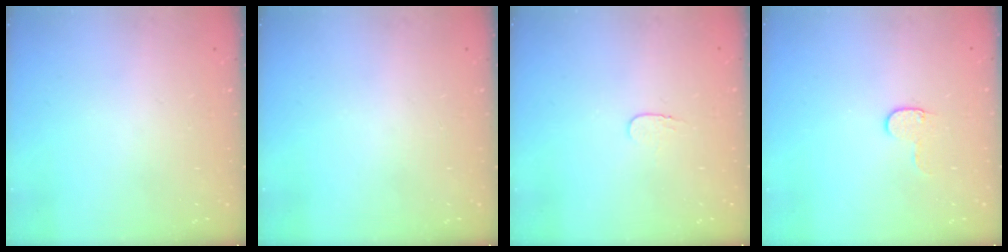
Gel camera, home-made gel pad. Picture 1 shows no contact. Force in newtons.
{"total": 0.0}
{"total": 3.6, "press": 3.6, "slide": 0.4}
{"total": 5.5, "press": 5.5, "slide": 0.5}